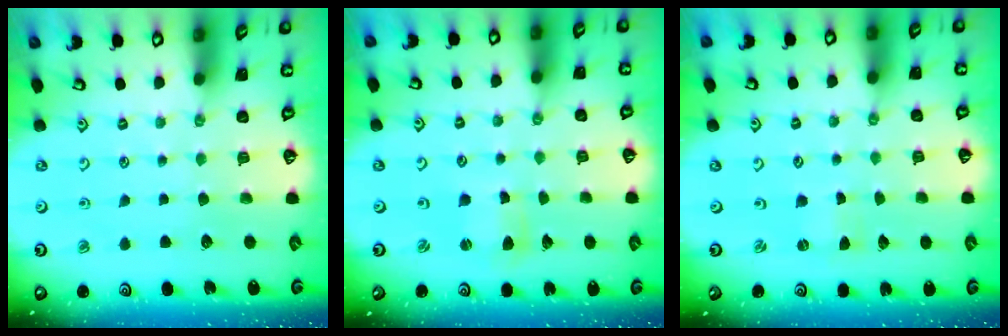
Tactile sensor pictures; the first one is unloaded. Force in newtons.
{"total": 2.4, "press": 2.4, "slide": 0.2}
{"total": 0.0}